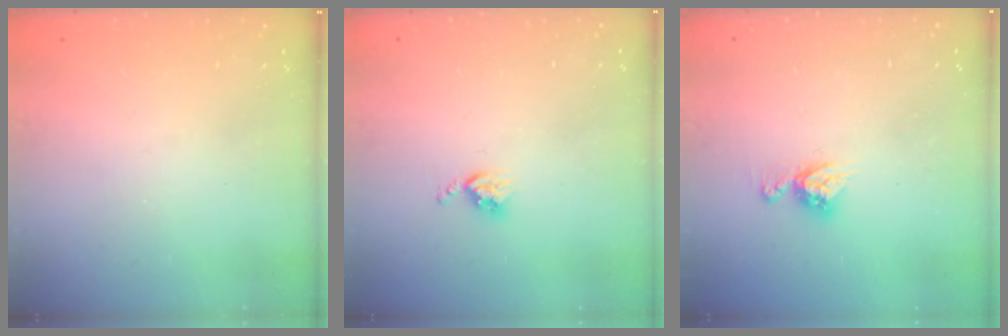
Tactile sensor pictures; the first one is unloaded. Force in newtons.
{"total": 4.5, "press": 4.5, "slide": 0.6}
{"total": 7.2, "press": 7.2, "slide": 0.5}